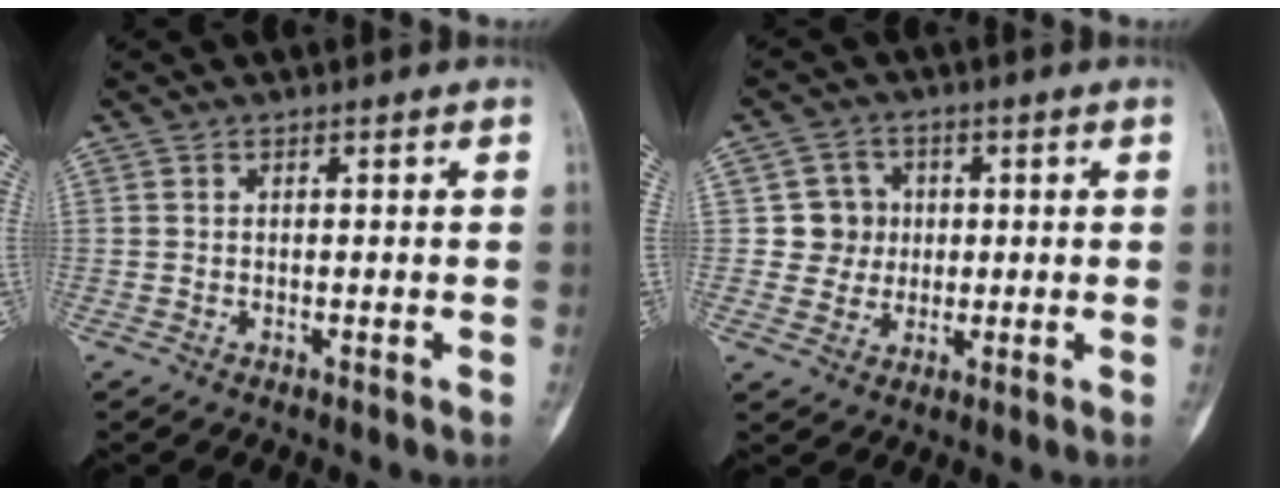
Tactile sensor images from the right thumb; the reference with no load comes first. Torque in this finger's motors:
{"motor_torque": [-0.09, 0.47, 0.08, -0.07, -0.02]}